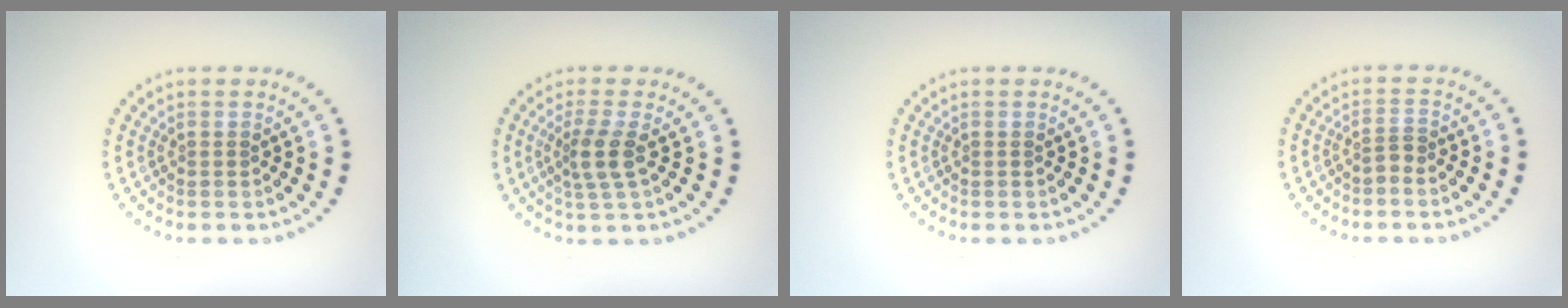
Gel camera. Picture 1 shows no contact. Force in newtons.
{"total": 2.6, "press": 2.0, "slide": 1.6}
{"total": 0.0}
{"total": 1.0, "press": 0.6, "slide": 0.8}